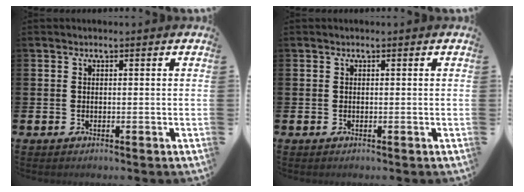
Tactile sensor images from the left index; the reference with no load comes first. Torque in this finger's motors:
{"motor_torque": [-0.10, 0.12, -0.01, -0.01]}